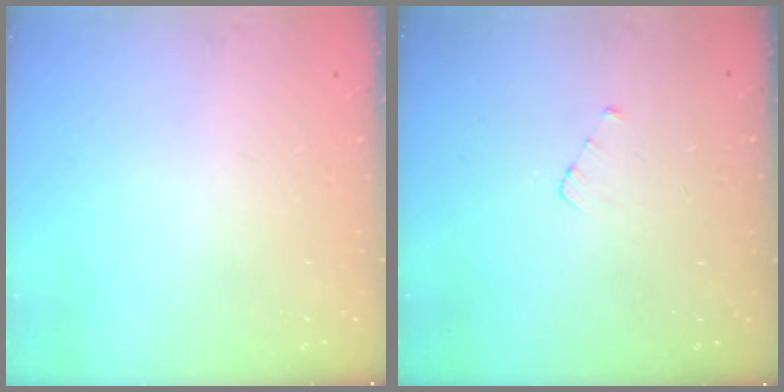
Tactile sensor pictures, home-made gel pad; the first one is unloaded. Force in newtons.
{"total": 2.9, "press": 2.9, "slide": 0.2}